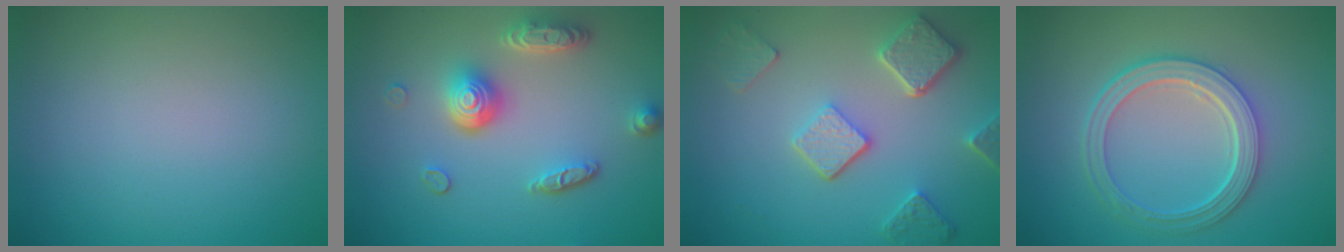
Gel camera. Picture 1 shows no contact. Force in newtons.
{"total": 5.0, "press": 3.7, "slide": 3.3}
{"total": 5.1, "press": 3.9, "slide": 3.3}
{"total": 5.0, "press": 3.9, "slide": 3.1}